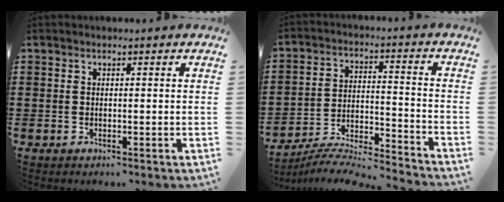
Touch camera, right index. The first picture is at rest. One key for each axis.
{"total": 6.8, "fx": -6.5, "fy": 0.5, "fz": 2.0, "tx": -0.045, "ty": -0.002, "tz": -0.132}